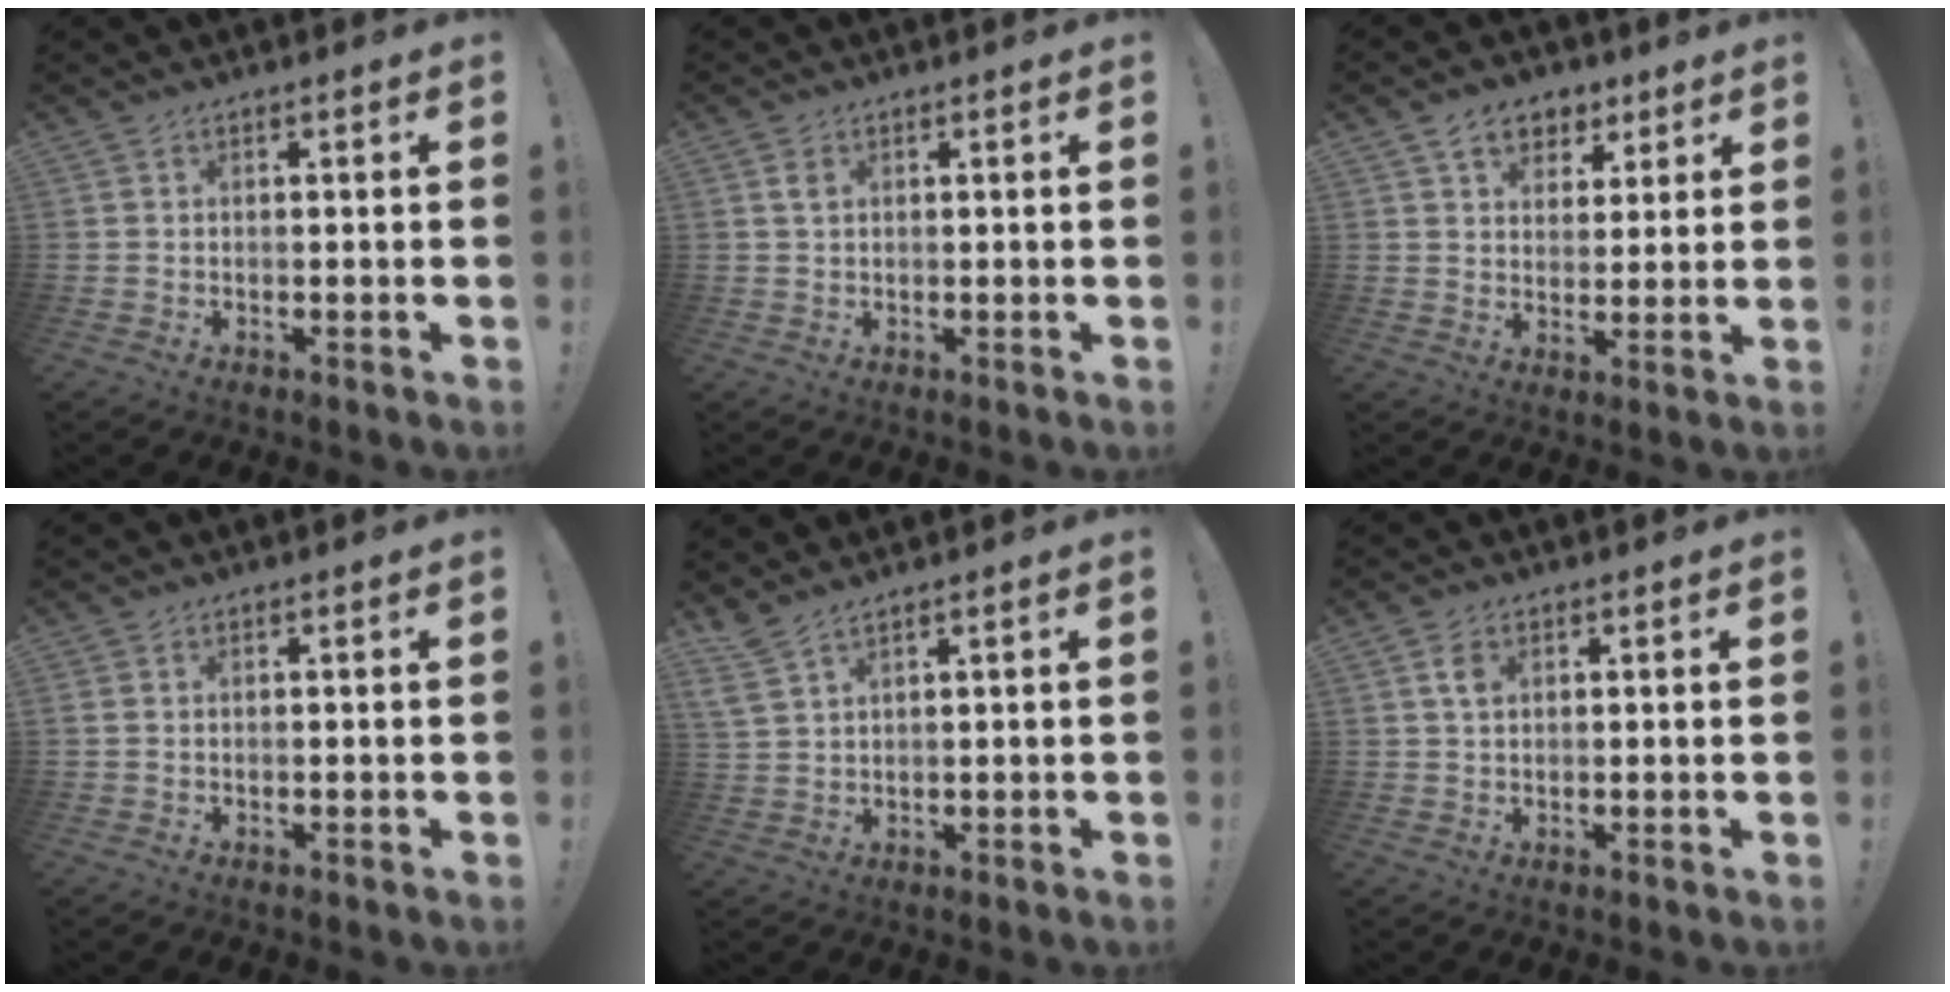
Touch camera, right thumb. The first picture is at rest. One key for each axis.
{"total": 1.9, "fx": 1.0, "fy": 1.2, "fz": 1.1, "tx": -0.012, "ty": -0.002, "tz": 0.015}
{"total": 9.1, "fx": 5.2, "fy": 6.6, "fz": 3.3, "tx": -0.046, "ty": -0.021, "tz": 0.102}
{"total": 0.9, "fx": 0.2, "fy": 0.8, "fz": 0.4, "tx": -0.016, "ty": 0.006, "tz": 0.006}
{"total": 4.8, "fx": 3.8, "fy": 0.7, "fz": 2.9, "tx": -0.060, "ty": -0.015, "tz": 0.072}
{"total": 3.2, "fx": 1.3, "fy": 2.2, "fz": 2.0, "tx": -0.018, "ty": -0.004, "tz": 0.018}